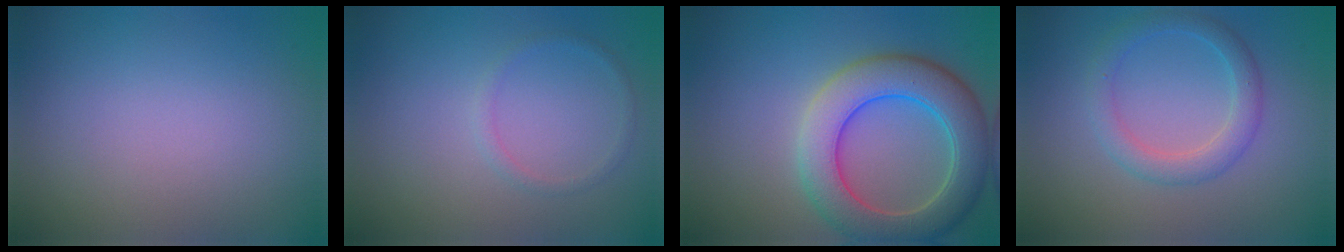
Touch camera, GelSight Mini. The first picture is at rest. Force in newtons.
{"total": 1.0, "press": 0.9, "slide": 0.2}
{"total": 7.8, "press": 7.8, "slide": 0.5}
{"total": 2.8, "press": 2.8, "slide": 0.0}